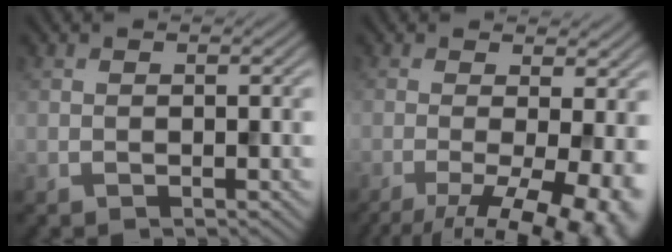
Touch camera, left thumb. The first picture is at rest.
{"total": 12.0, "force": [-4.2, 4.0, 10.6], "torque": [-0.142, -0.012, -0.047]}